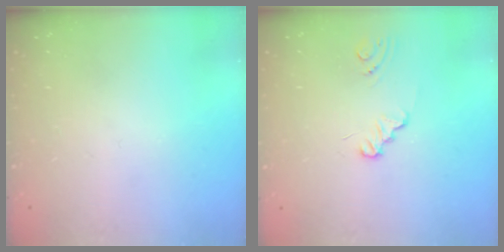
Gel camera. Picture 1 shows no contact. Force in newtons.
{"total": 1.1, "press": 1.1, "slide": 0.1}